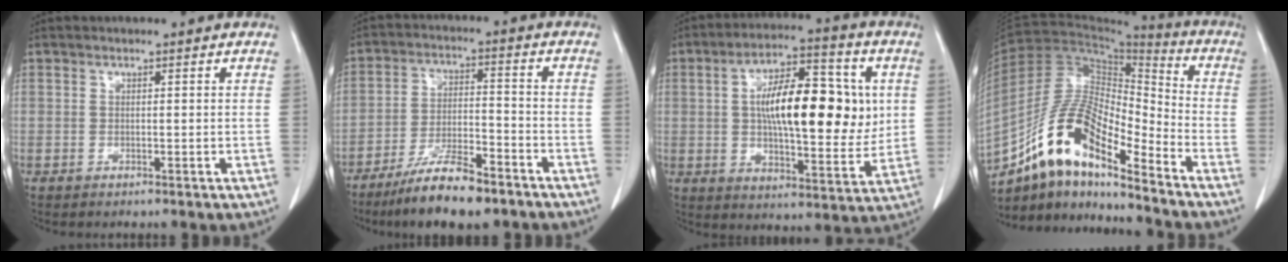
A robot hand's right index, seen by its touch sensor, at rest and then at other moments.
{"total": 11.3, "force": [-8.5, 2.2, 7.2], "torque": [-0.131, -0.015, -0.149]}
{"total": 17.9, "force": [2.6, 6.4, 16.5], "torque": [-0.265, 0.021, 0.042]}
{"total": 14.7, "force": [-10.5, 3.5, 9.6], "torque": [-0.186, 0.027, -0.188]}